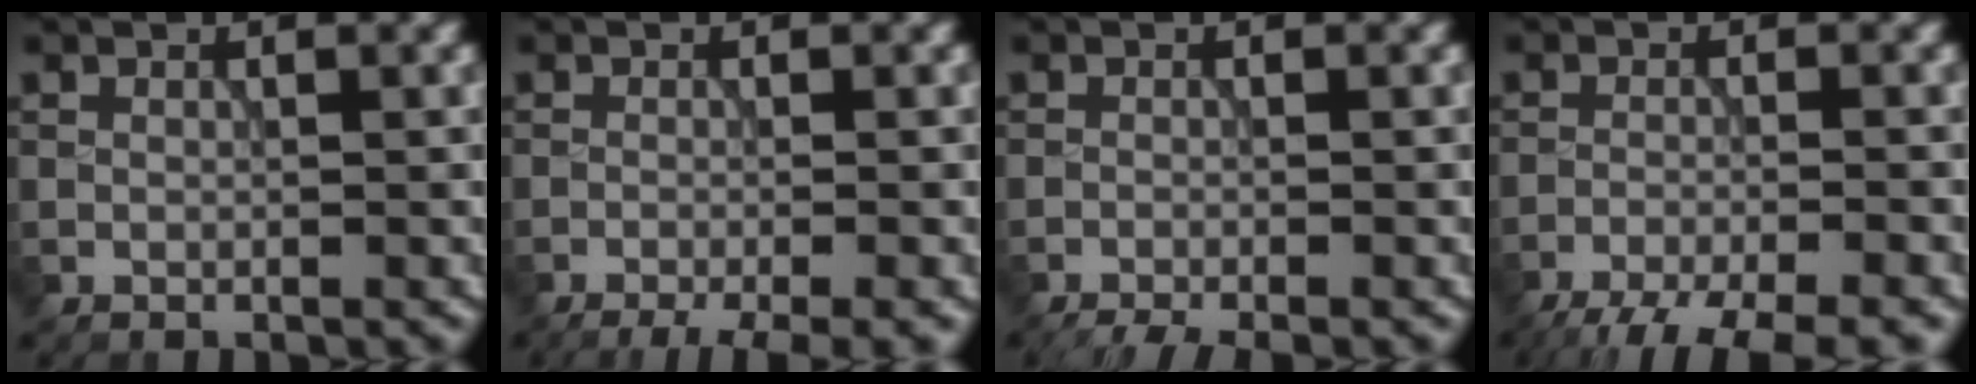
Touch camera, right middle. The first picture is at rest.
{"total": 5.4, "force": [-3.6, 1.3, 3.8], "torque": [-0.043, -0.012, -0.052]}
{"total": 3.7, "force": [-3.1, 0.6, 1.9], "torque": [-0.030, -0.014, -0.055]}
{"total": 8.6, "force": [-7.2, 1.7, 4.5], "torque": [-0.079, -0.027, -0.111]}